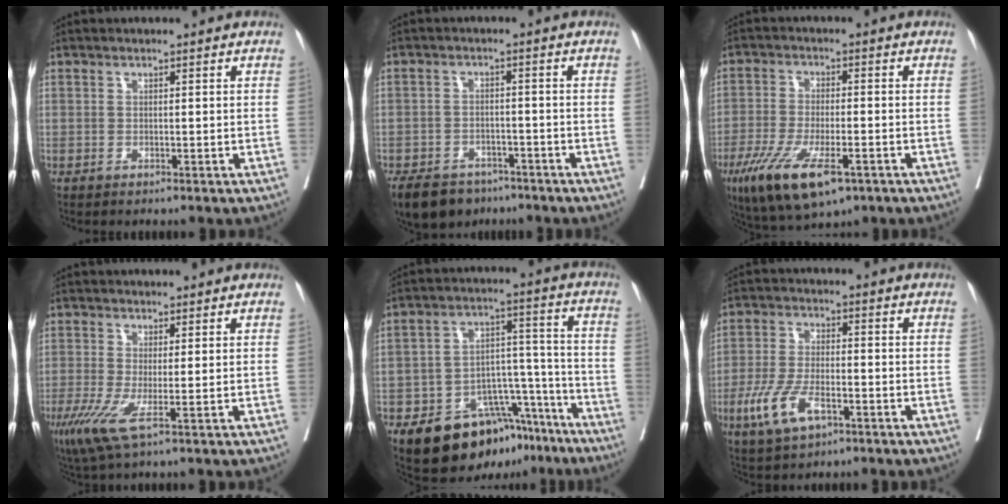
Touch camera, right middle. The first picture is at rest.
{"total": 10.1, "force": [-7.5, 5.9, 3.3], "torque": [-0.063, -0.007, -0.111]}
{"total": 12.1, "force": [-6.5, 3.6, 9.6], "torque": [-0.177, -0.027, -0.102]}
{"total": 5.0, "force": [-1.4, 0.4, 4.7], "torque": [-0.101, -0.019, -0.025]}
{"total": 15.3, "force": [-10.2, 8.0, 8.3], "torque": [-0.108, 0.049, -0.148]}
{"total": 8.3, "force": [-3.6, 3.2, 6.8], "torque": [-0.153, -0.009, -0.064]}